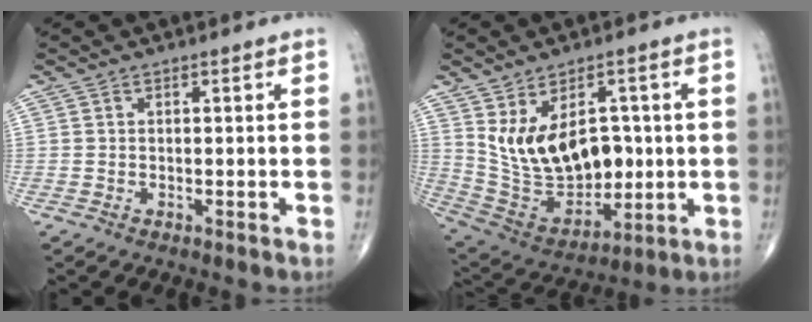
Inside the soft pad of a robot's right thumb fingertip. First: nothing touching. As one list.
[{"total": 17.1, "force": [2.1, 11.0, 12.9], "torque": [-0.181, -0.009, 0.067]}]